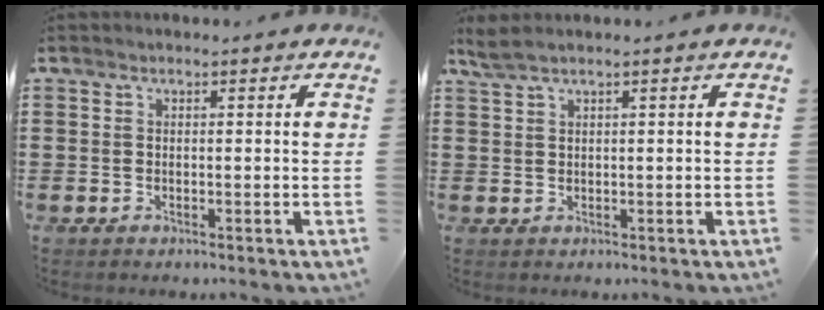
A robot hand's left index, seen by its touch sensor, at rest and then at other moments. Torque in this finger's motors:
{"motor_torque": [0.26, -0.15, -0.02, 0.03]}